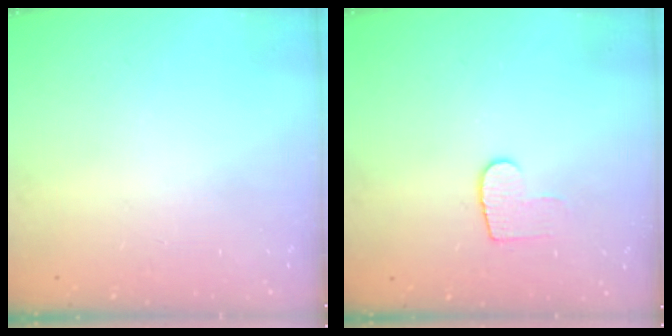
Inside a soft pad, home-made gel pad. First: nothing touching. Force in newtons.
{"total": 6.3, "press": 6.3, "slide": 0.4}